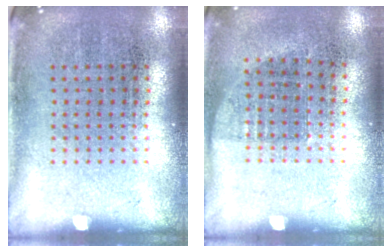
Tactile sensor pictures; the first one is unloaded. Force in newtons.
{"total": 0.7, "press": 0.6, "slide": 0.3}